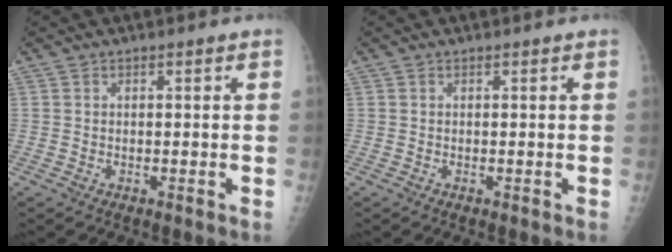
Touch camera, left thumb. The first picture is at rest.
{"total": 0.0}